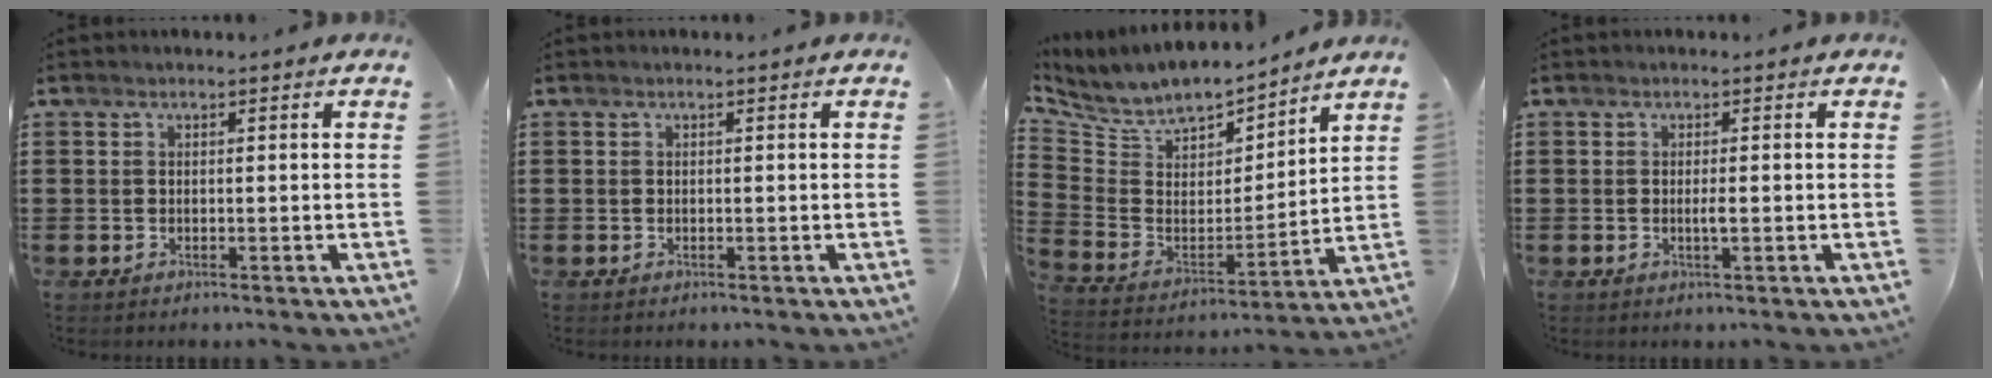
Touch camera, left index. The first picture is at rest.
{"total": 0.0}
{"total": 7.6, "force": [6.6, 3.1, 1.8], "torque": [-0.077, -0.044, 0.116]}
{"total": 1.3, "force": [-0.1, 0.1, 1.3], "torque": [-0.025, -0.004, -0.002]}